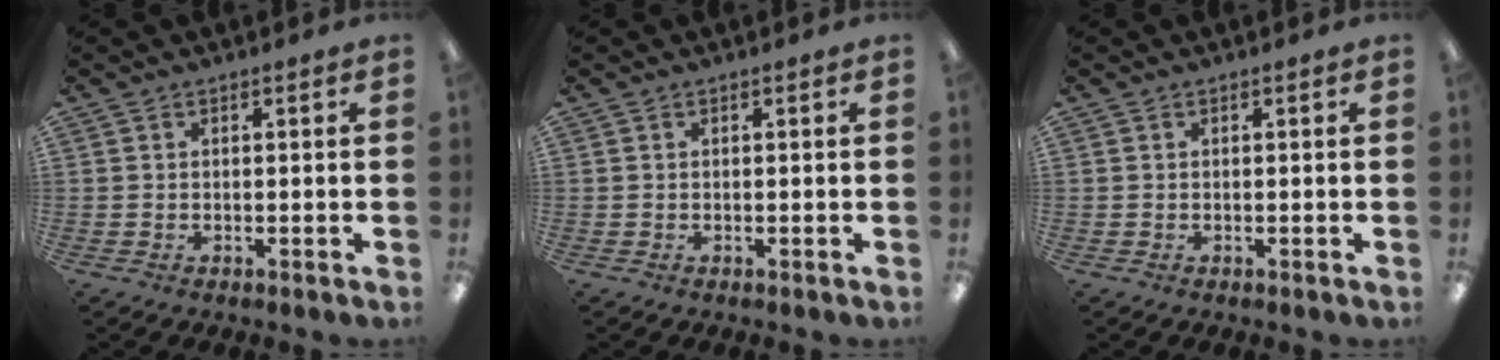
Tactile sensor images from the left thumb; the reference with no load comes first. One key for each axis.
{"total": 0.0}
{"total": 0.0}